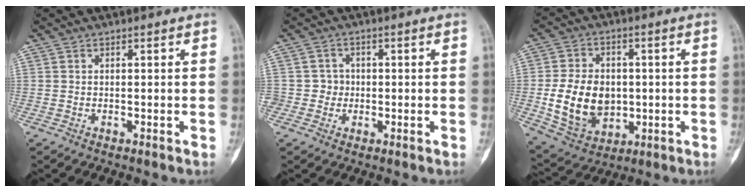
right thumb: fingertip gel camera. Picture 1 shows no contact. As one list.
[{"total": 3.1, "force": [-0.4, 3.1, 0.2], "torque": [0.031, 0.012, -0.011]}, {"total": 14.8, "force": [-1.1, 10.9, 9.9], "torque": [-0.145, 0.001, -0.002]}]